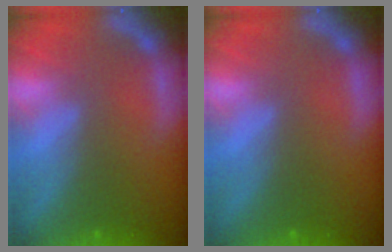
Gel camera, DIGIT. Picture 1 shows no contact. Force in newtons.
{"total": 0.0}